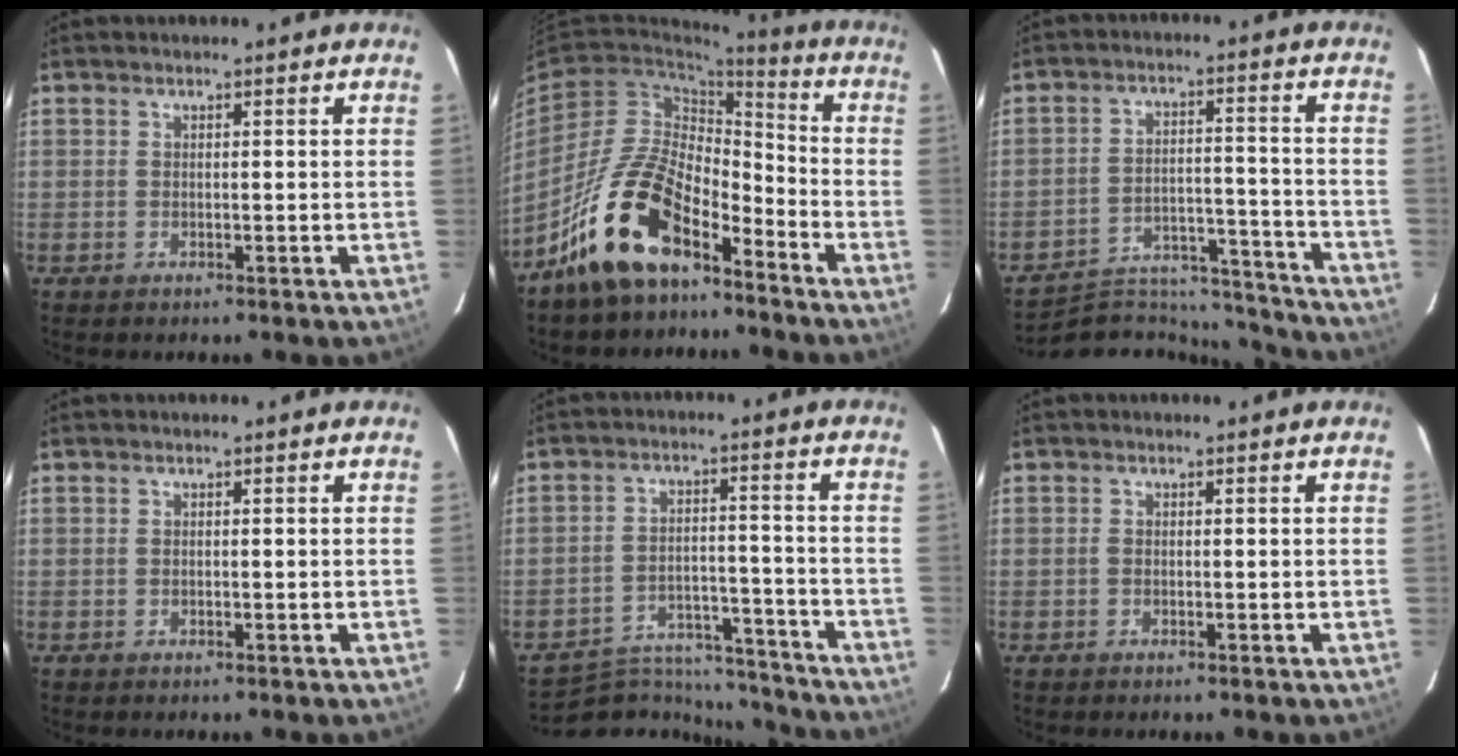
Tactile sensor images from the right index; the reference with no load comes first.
{"total": 15.7, "force": [-10.8, 6.5, 9.4], "torque": [-0.174, 0.021, -0.196]}
{"total": 17.0, "force": [-16.4, 4.1, 2.0], "torque": [-0.043, 0.036, -0.232]}
{"total": 0.0}
{"total": 13.9, "force": [-13.3, 3.5, 2.2], "torque": [-0.054, 0.022, -0.191]}
{"total": 0.0}